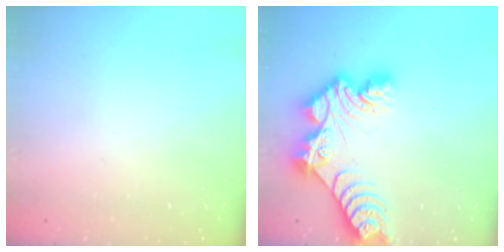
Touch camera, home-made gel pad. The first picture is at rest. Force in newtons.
{"total": 13.6, "press": 13.6, "slide": 0.5}